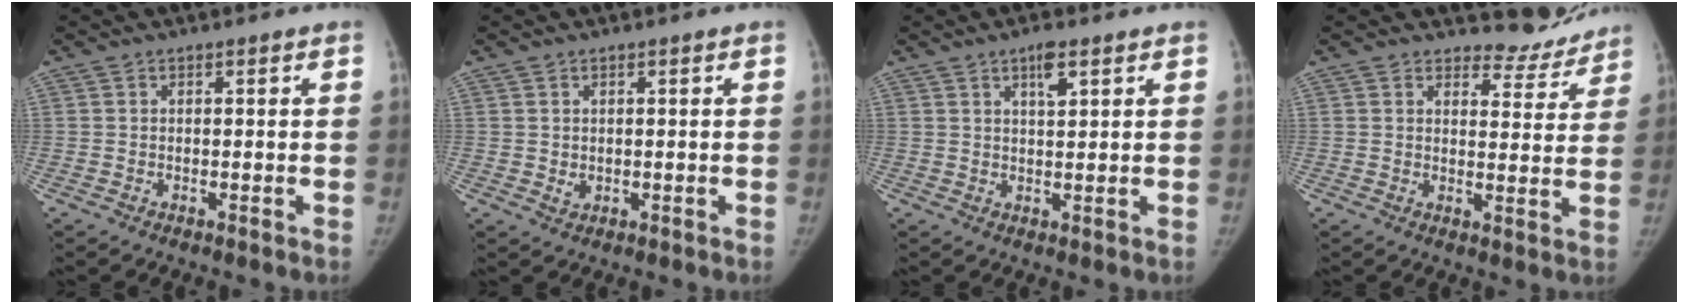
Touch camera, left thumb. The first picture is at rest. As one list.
[{"total": 1.6, "force": [0.3, 1.4, 0.7], "torque": [-0.011, -0.004, 0.011]}, {"total": 3.8, "force": [2.2, 1.2, 2.9], "torque": [-0.042, -0.008, 0.038]}, {"total": 6.9, "force": [6.4, 2.4, -0.1], "torque": [0.032, -0.060, 0.078]}]